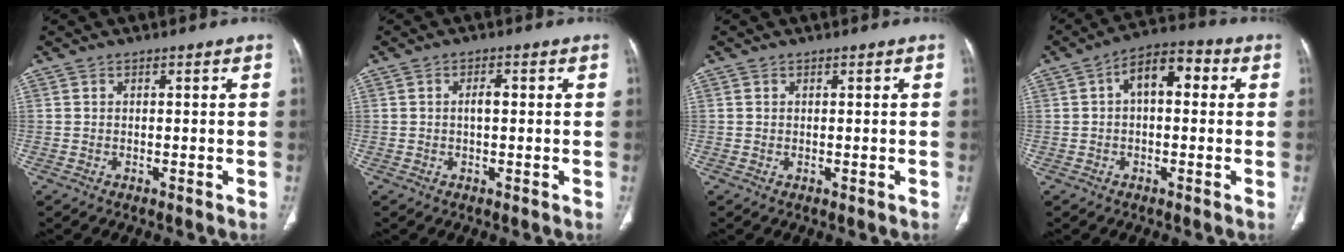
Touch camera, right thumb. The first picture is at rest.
{"total": 2.1, "force": [0.1, 1.0, 1.9], "torque": [-0.036, 0.006, 0.000]}
{"total": 0.0}
{"total": 8.4, "force": [1.5, 4.6, 6.9], "torque": [-0.094, 0.028, 0.014]}